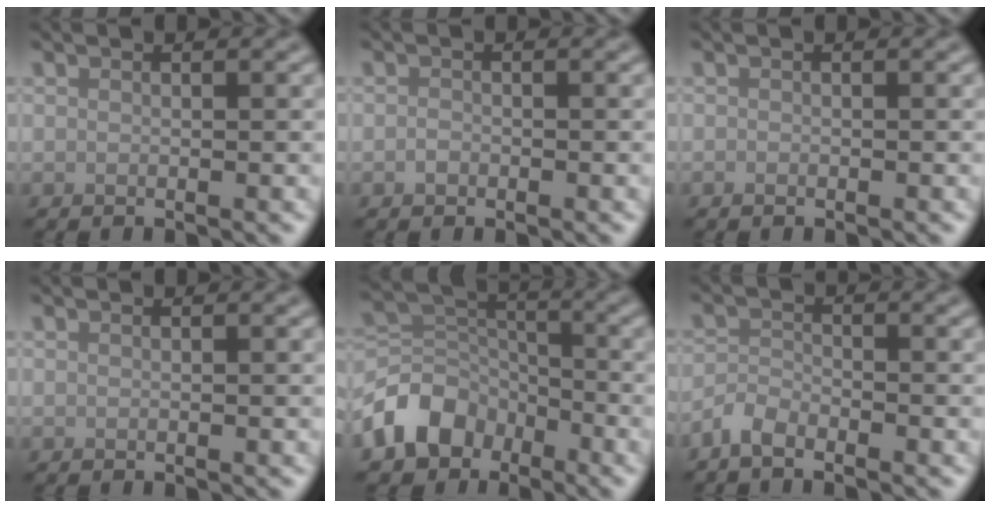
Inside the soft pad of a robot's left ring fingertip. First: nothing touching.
{"total": 0.7, "force": [-0.3, 0.6, 0.3], "torque": [-0.006, 0.001, -0.009]}
{"total": 0.0}
{"total": 0.0}
{"total": 6.4, "force": [-3.8, 4.6, 2.3], "torque": [-0.035, 0.002, -0.083]}
{"total": 1.9, "force": [-1.6, 0.6, 0.7], "torque": [-0.014, 0.005, -0.041]}